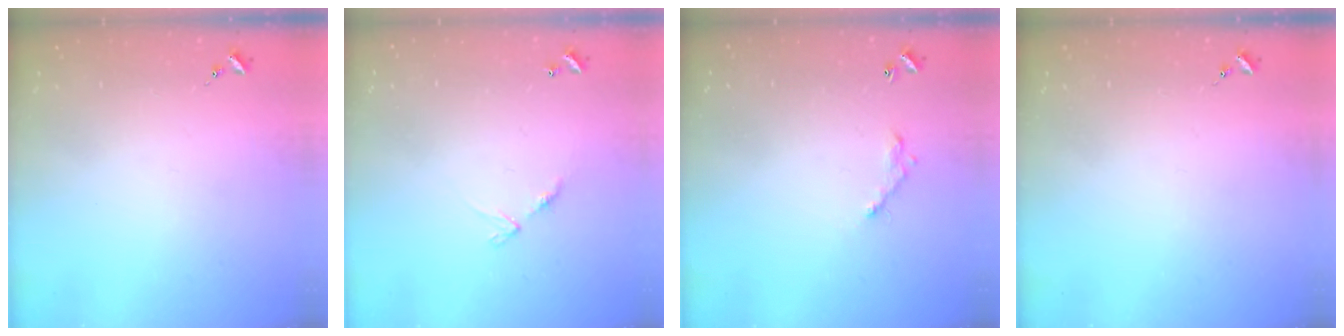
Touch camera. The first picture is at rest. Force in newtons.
{"total": 6.2, "press": 6.2, "slide": 0.7}
{"total": 5.2, "press": 5.2, "slide": 0.2}
{"total": 0.0}